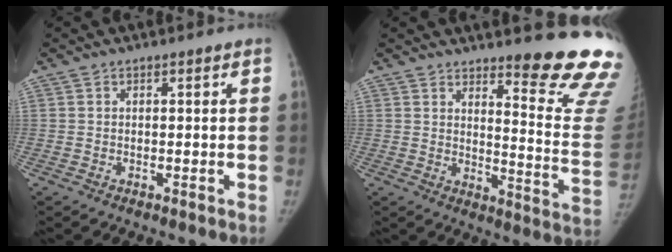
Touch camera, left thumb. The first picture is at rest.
{"total": 17.5, "force": [14.6, 1.9, 9.4], "torque": [-0.090, -0.171, 0.175]}